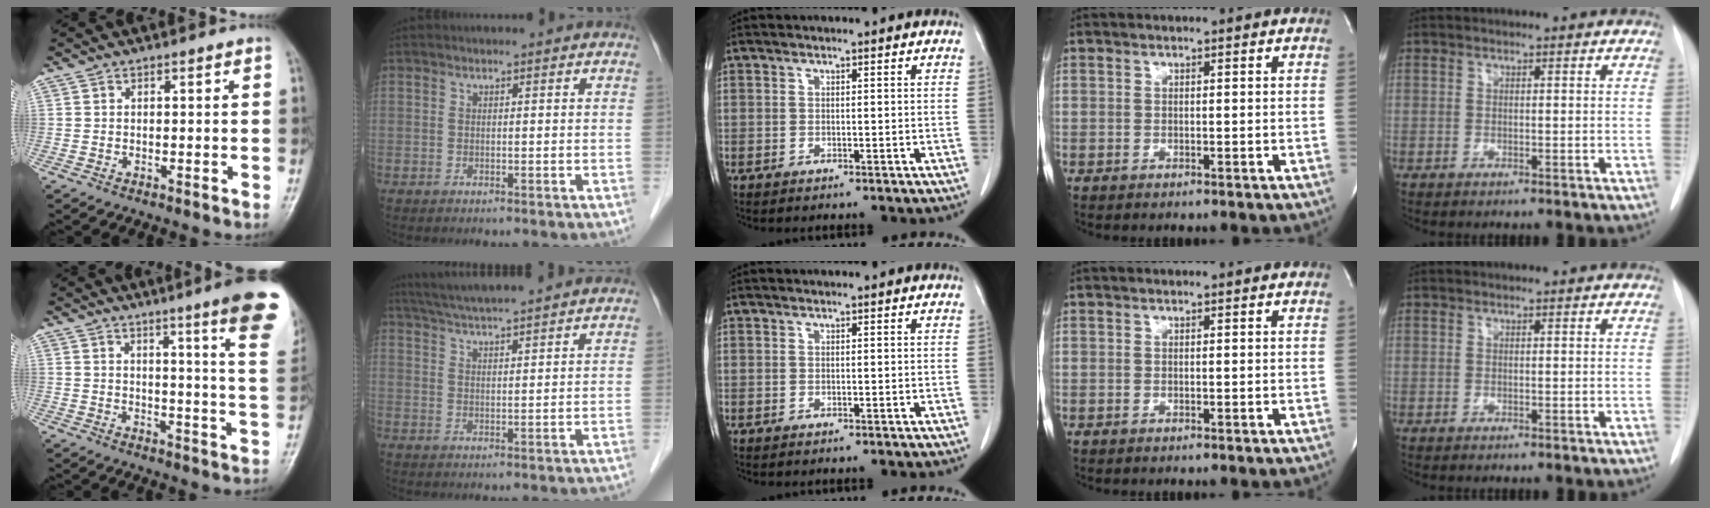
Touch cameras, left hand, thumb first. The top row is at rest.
{"thumb": {"total": 16.2, "force": [10.1, 0.6, 12.6], "torque": [-0.138, -0.059, 0.109]}, "index": {"total": 12.9, "force": [11.6, 0.2, 5.7], "torque": [-0.101, 0.032, 0.166]}}